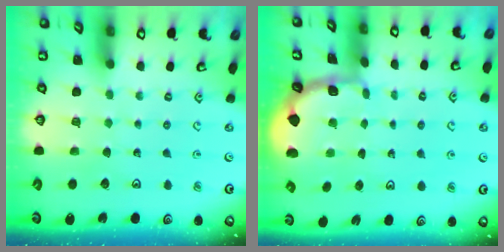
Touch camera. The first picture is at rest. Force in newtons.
{"total": 1.6, "press": 1.5, "slide": 0.3}